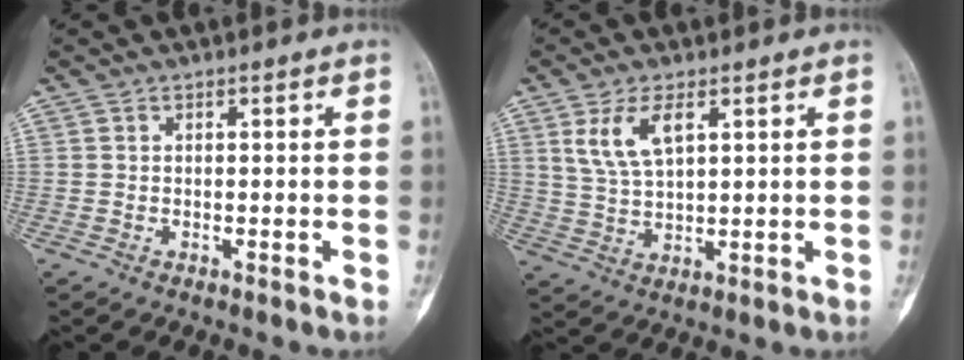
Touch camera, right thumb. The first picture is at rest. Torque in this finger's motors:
{"motor_torque": [-0.82, 0.97, 0.67, 0.10, 0.06]}